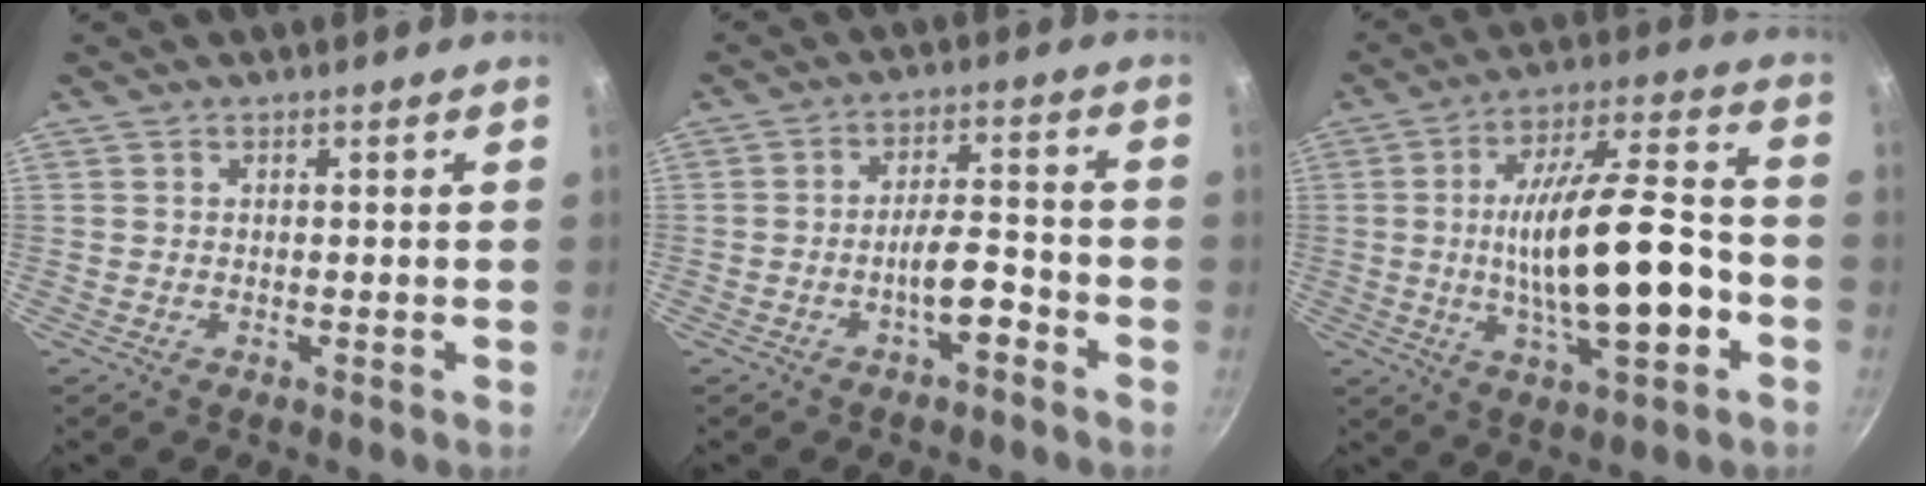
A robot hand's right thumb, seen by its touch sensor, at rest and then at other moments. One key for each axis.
{"total": 6.2, "fx": -3.2, "fy": 2.0, "fz": 4.9, "tx": -0.074, "ty": 0.035, "tz": -0.050}
{"total": 20.1, "fx": -3.5, "fy": 7.1, "fz": 18.5, "tx": -0.290, "ty": 0.039, "tz": -0.052}